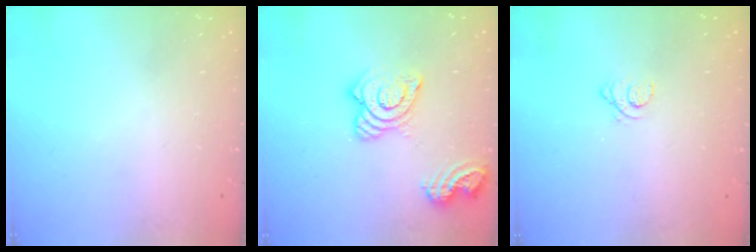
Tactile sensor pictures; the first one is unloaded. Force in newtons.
{"total": 14.9, "press": 14.8, "slide": 1.6}
{"total": 1.2, "press": 1.2, "slide": 0.1}